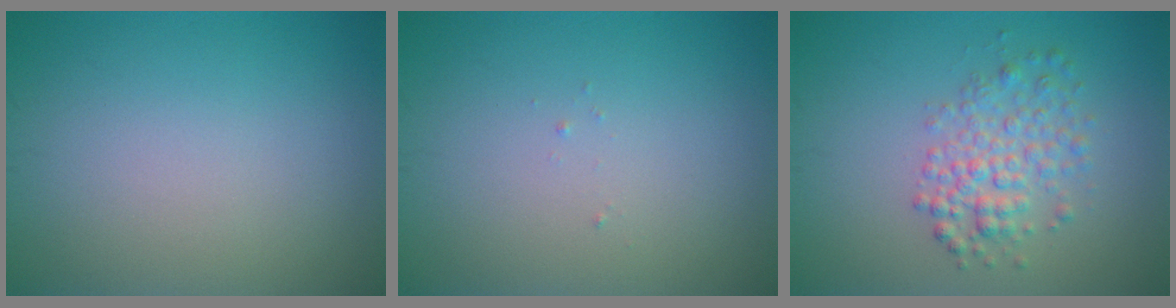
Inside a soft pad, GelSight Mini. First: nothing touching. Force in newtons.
{"total": 0.0}
{"total": 3.4, "press": 3.4, "slide": 0.1}